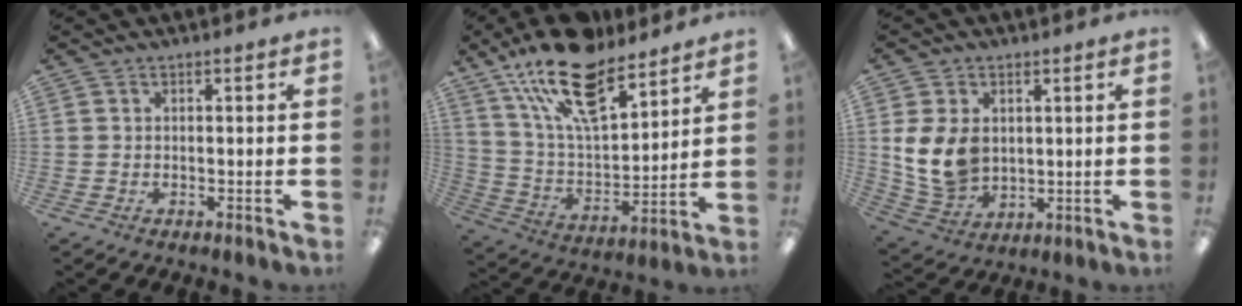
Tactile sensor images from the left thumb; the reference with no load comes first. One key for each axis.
{"total": 20.1, "fx": 14.3, "fy": 8.2, "fz": 11.5, "tx": -0.208, "ty": -0.072, "tz": 0.252}
{"total": 10.8, "fx": 2.0, "fy": 8.2, "fz": 6.8, "tx": -0.156, "ty": -0.002, "tz": 0.039}